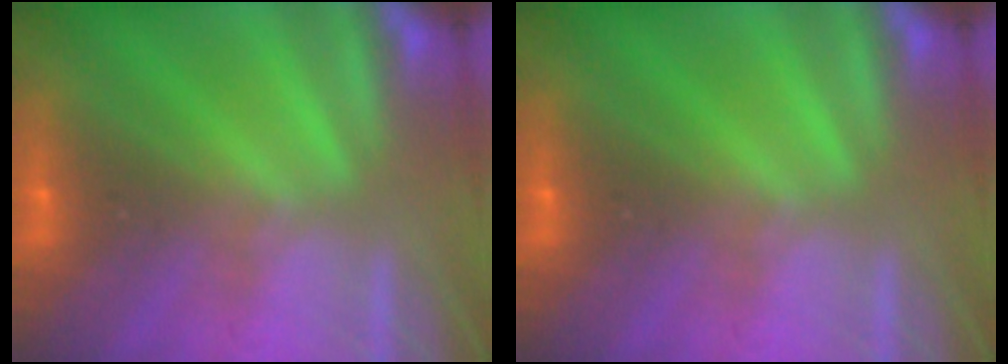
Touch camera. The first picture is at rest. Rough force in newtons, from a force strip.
{"total": 0.0}